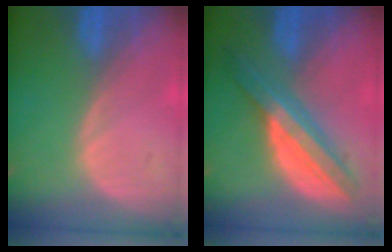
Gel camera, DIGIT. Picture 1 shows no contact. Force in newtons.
{"total": 8.5, "press": 8.5, "slide": 0.5}